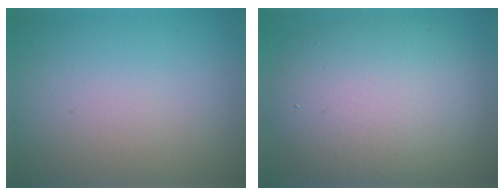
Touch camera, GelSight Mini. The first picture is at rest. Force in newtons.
{"total": 10.1, "press": 10.1, "slide": 0.6}